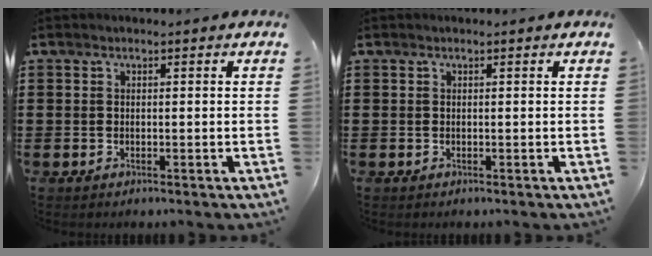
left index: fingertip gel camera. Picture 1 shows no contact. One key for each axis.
{"total": 0.0}